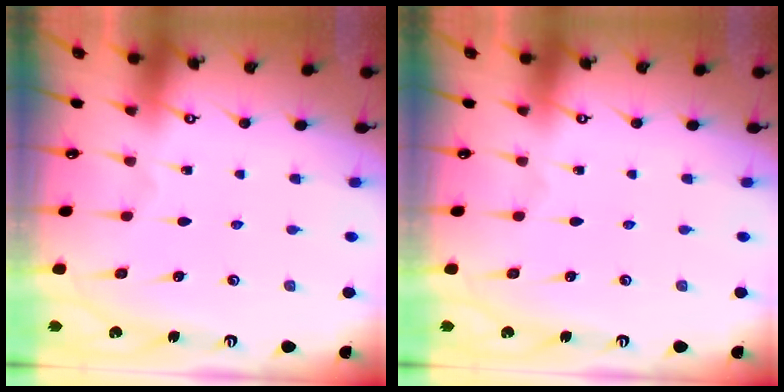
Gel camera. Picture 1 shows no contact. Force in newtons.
{"total": 0.0}